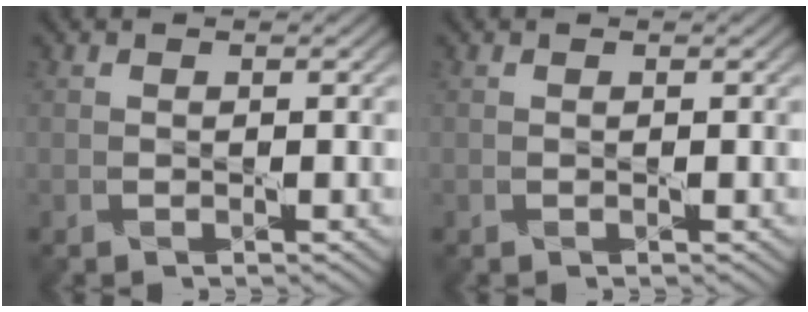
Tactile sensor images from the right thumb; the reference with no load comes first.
{"total": 0.0}